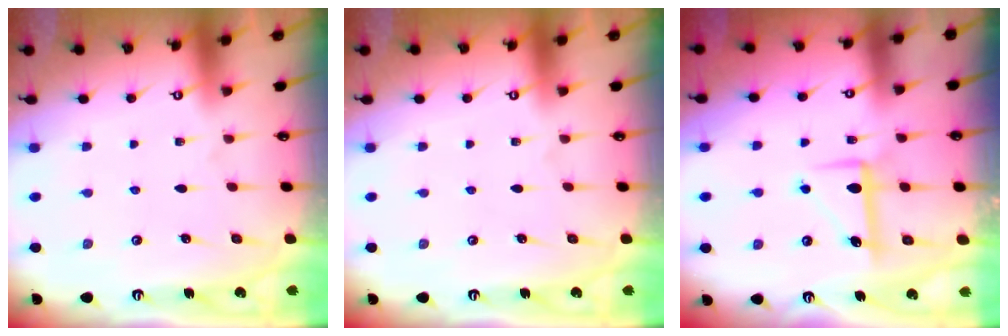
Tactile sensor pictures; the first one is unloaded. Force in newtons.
{"total": 0.0}
{"total": 6.9, "press": 6.9, "slide": 0.1}